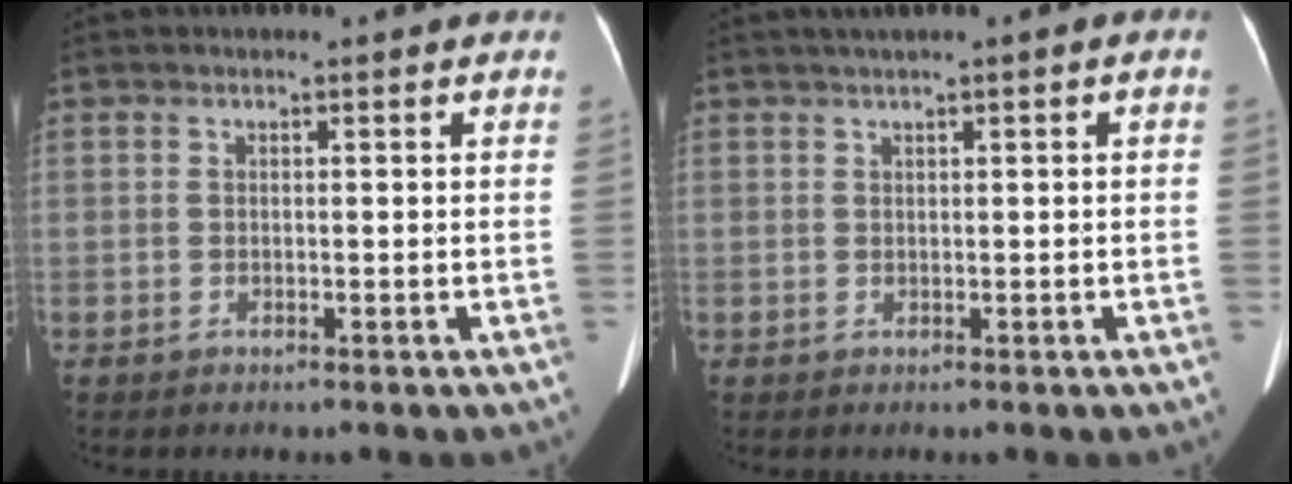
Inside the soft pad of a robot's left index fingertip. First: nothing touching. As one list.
[{"total": 1.7, "force": [0.7, 0.0, 1.6], "torque": [-0.030, 0.012, 0.013]}]